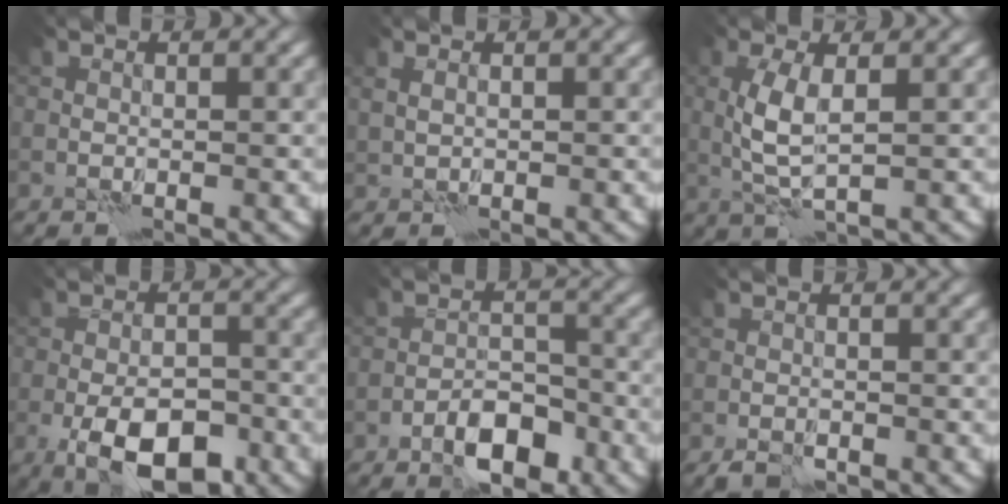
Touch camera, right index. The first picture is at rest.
{"total": 0.8, "force": [0.4, 0.5, 0.5], "torque": [-0.015, -0.003, 0.012]}
{"total": 3.6, "force": [0.4, 1.0, 3.4], "torque": [-0.084, 0.000, 0.009]}
{"total": 7.3, "force": [-3.6, 3.2, 5.5], "torque": [-0.087, 0.000, -0.064]}
{"total": 4.8, "force": [-3.1, 2.0, 3.0], "torque": [-0.044, 0.005, -0.055]}
{"total": 1.6, "force": [-1.2, 0.6, 0.8], "torque": [-0.017, -0.002, -0.024]}